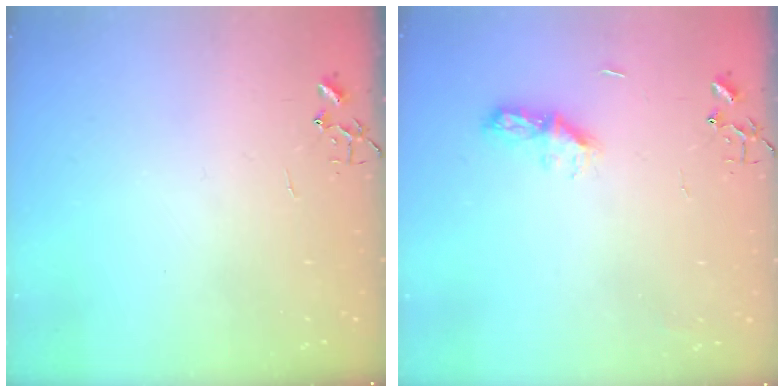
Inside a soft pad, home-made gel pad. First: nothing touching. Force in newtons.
{"total": 7.2, "press": 7.1, "slide": 0.6}